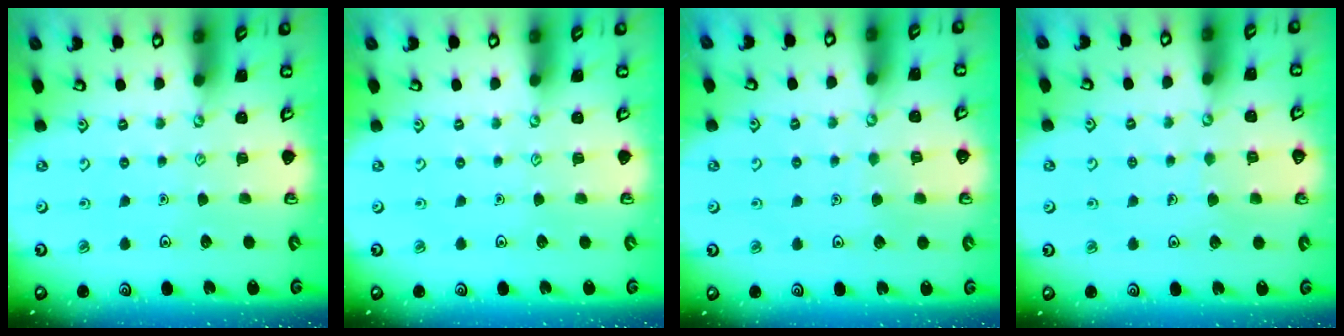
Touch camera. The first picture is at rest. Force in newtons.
{"total": 0.0}
{"total": 3.2, "press": 3.2, "slide": 0.2}
{"total": 4.0, "press": 3.9, "slide": 0.4}